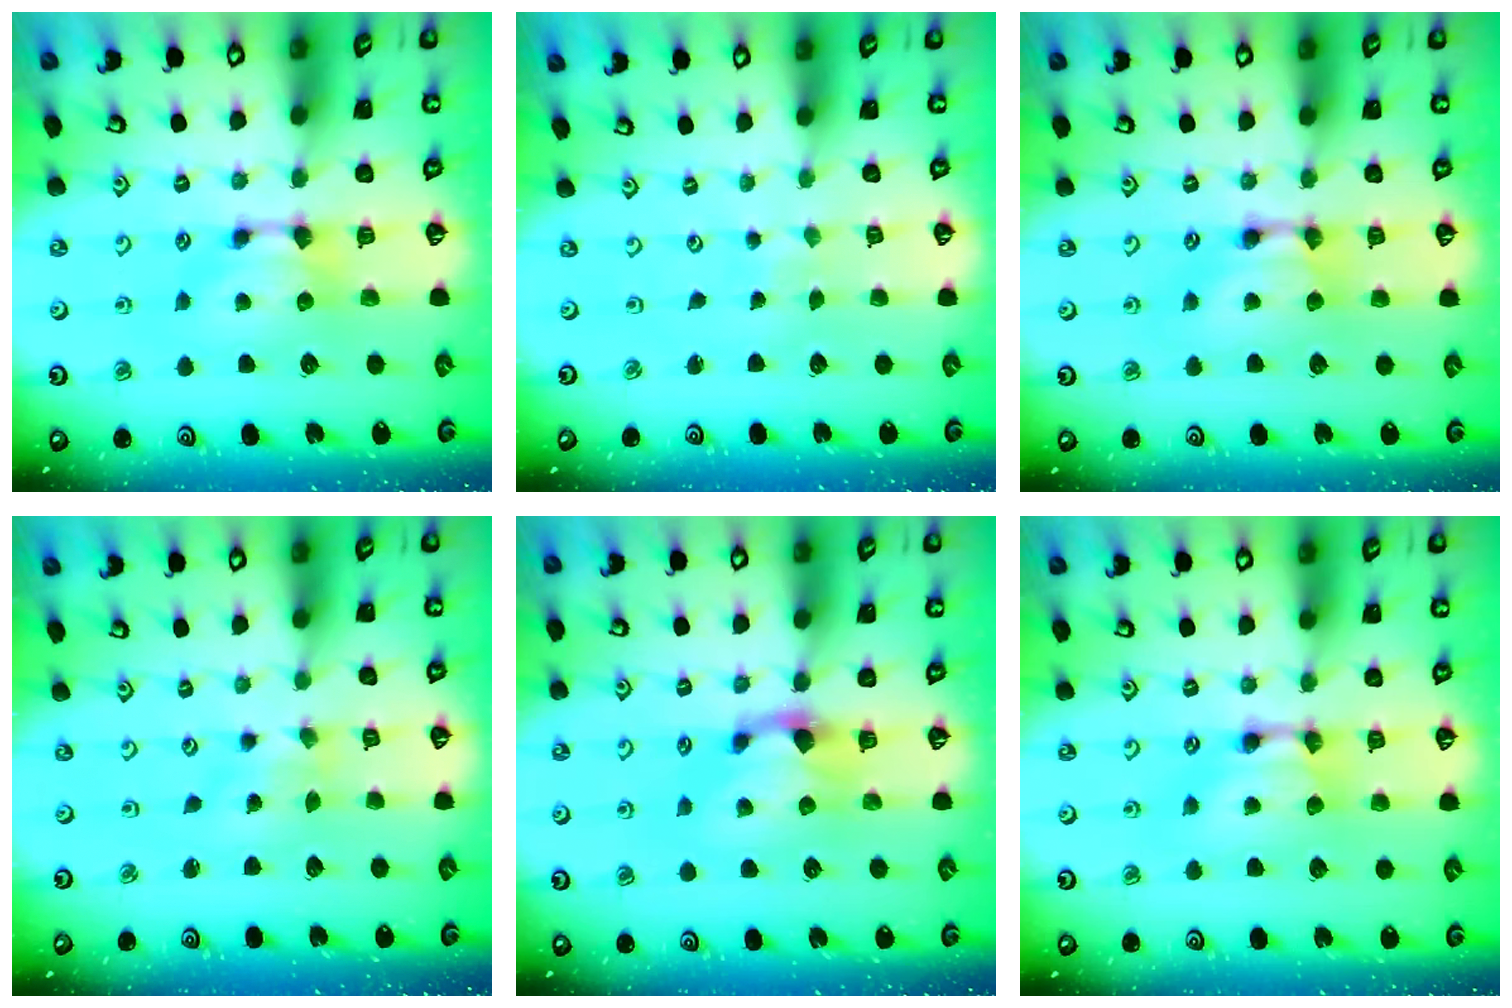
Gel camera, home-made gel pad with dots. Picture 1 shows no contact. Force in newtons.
{"total": 6.4, "press": 6.4, "slide": 0.3}
{"total": 1.9, "press": 1.9, "slide": 0.1}
{"total": 2.3, "press": 2.1, "slide": 0.9}
{"total": 1.2, "press": 0.1, "slide": 1.2}
{"total": 2.0, "press": 2.0, "slide": 0.1}